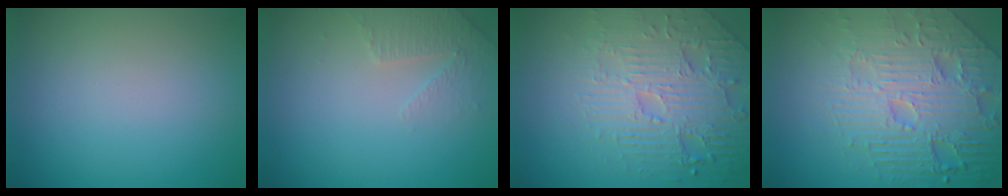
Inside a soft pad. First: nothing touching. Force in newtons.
{"total": 1.9, "press": 1.8, "slide": 0.5}
{"total": 4.9, "press": 4.6, "slide": 1.8}
{"total": 8.7, "press": 6.2, "slide": 6.1}